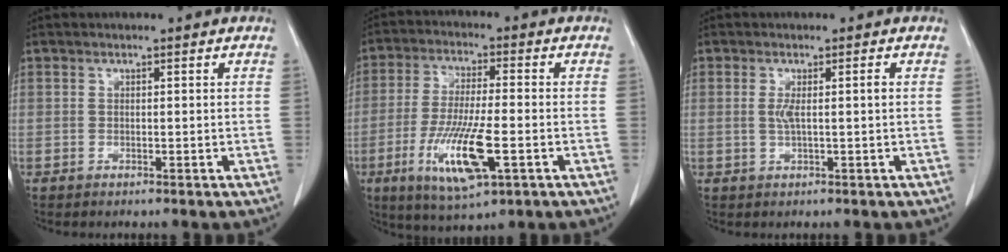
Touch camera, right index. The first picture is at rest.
{"total": 12.4, "force": [-4.4, 2.1, 11.4], "torque": [-0.227, -0.021, -0.074]}
{"total": 2.2, "force": [0.0, 0.0, 2.2], "torque": [-0.044, 0.001, 0.002]}